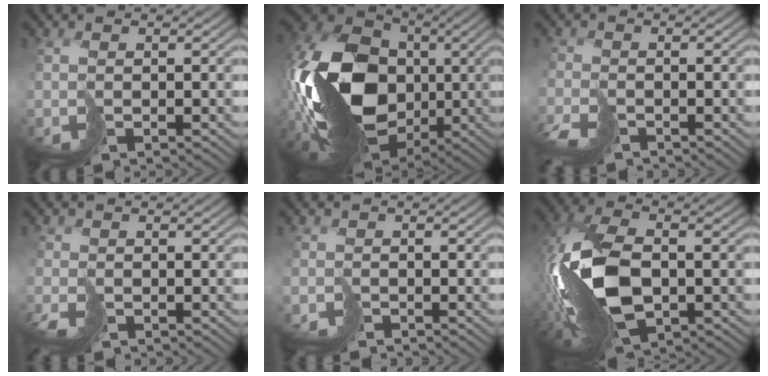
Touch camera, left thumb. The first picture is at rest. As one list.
[{"total": 19.3, "force": [-1.6, 13.7, 13.4], "torque": [-0.297, 0.003, -0.039]}, {"total": 4.0, "force": [-3.5, 1.6, 1.3], "torque": [-0.032, -0.015, -0.074]}, {"total": 2.5, "force": [-2.1, 1.2, 0.8], "torque": [-0.020, -0.010, -0.045]}, {"total": 1.7, "force": [-1.5, 0.1, -0.8], "torque": [0.019, -0.003, -0.030]}, {"total": 13.0, "force": [-3.1, 6.6, 10.7], "torque": [-0.257, -0.012, -0.061]}]